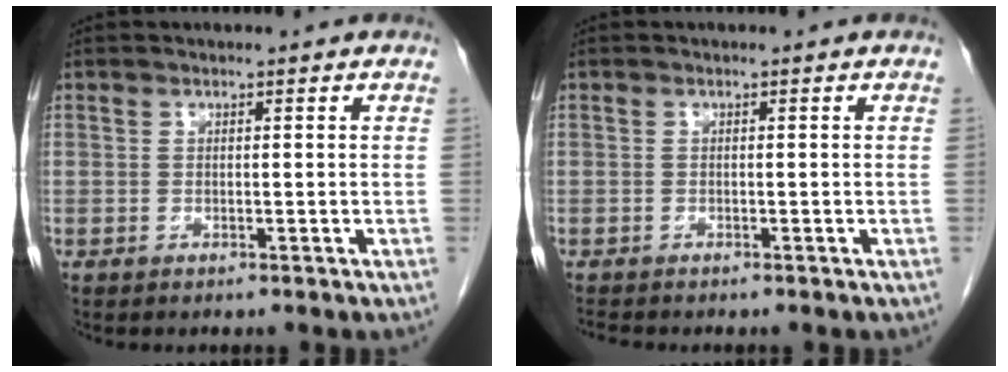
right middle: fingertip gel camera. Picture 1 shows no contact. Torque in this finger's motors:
{"motor_torque": [0.20, -0.02, -0.01, -0.01]}